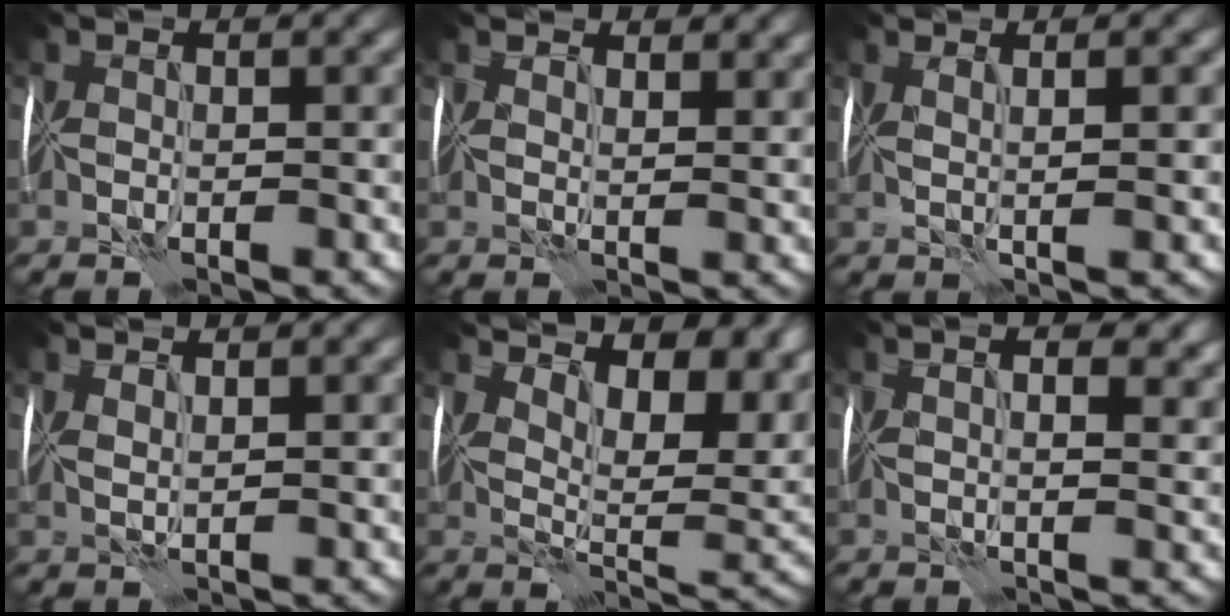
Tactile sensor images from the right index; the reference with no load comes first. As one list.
[{"total": 4.0, "force": [3.1, 1.7, 1.8], "torque": [-0.025, 0.007, 0.037]}, {"total": 3.2, "force": [1.2, 0.9, 2.8], "torque": [-0.034, 0.013, 0.006]}, {"total": 1.1, "force": [1.1, 0.0, 0.0], "torque": [-0.006, 0.002, 0.017]}, {"total": 11.4, "force": [7.0, 4.4, 7.8], "torque": [-0.124, 0.007, 0.121]}, {"total": 6.7, "force": [3.1, 3.2, 5.0], "torque": [-0.037, 0.027, 0.021]}]